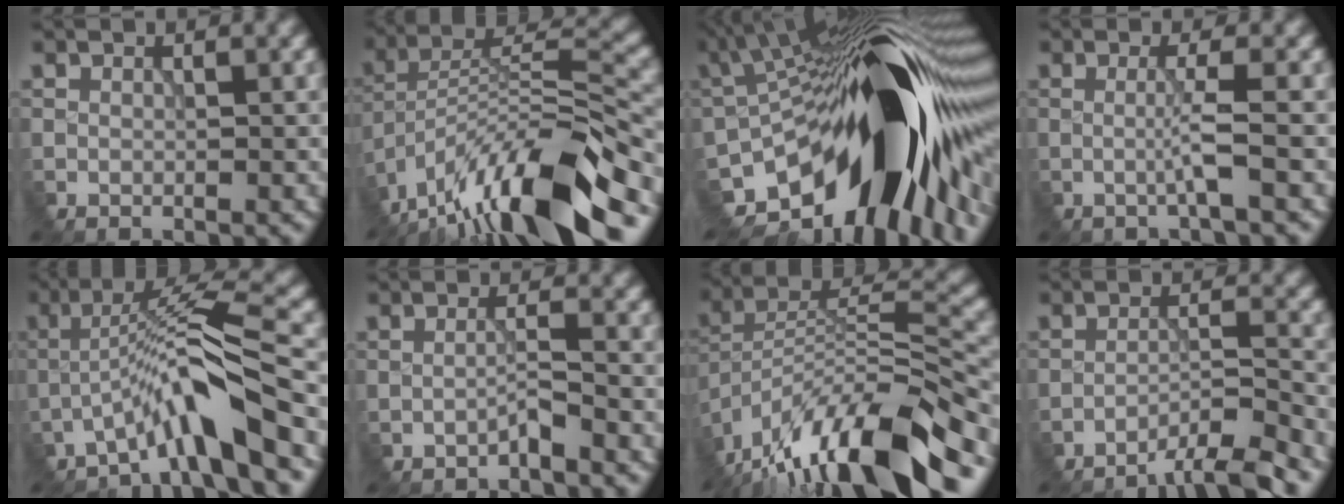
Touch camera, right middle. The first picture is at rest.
{"total": 15.4, "force": [-11.1, 3.8, 10.0], "torque": [-0.180, 0.025, -0.195]}
{"total": 20.0, "force": [-5.8, 8.4, 17.3], "torque": [-0.267, -0.026, -0.104]}
{"total": 2.2, "force": [-0.5, 0.0, 2.1], "torque": [-0.045, -0.004, -0.014]}
{"total": 6.5, "force": [-3.9, 0.4, 5.2], "torque": [-0.092, 0.021, -0.076]}
{"total": 1.3, "force": [-1.0, -0.2, 0.8], "torque": [-0.015, 0.010, -0.022]}
{"total": 16.5, "force": [-11.8, 4.6, 10.6], "torque": [-0.200, 0.018, -0.201]}
{"total": 5.0, "force": [-4.3, 0.4, 2.6], "torque": [-0.036, 0.008, -0.074]}